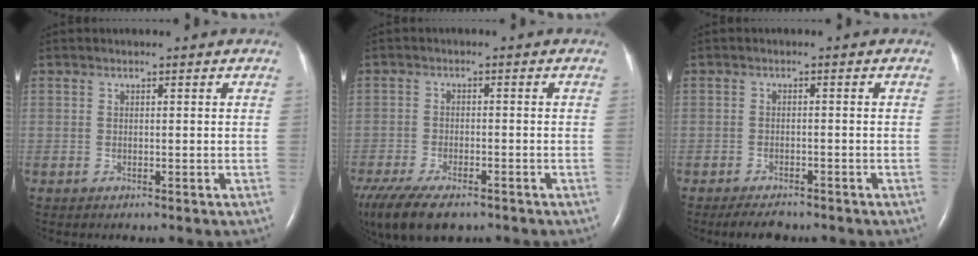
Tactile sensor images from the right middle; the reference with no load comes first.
{"total": 13.7, "force": [-9.7, 5.3, 8.1], "torque": [-0.186, -0.024, -0.152]}
{"total": 3.5, "force": [-3.0, 1.1, 1.5], "torque": [-0.027, -0.005, -0.044]}